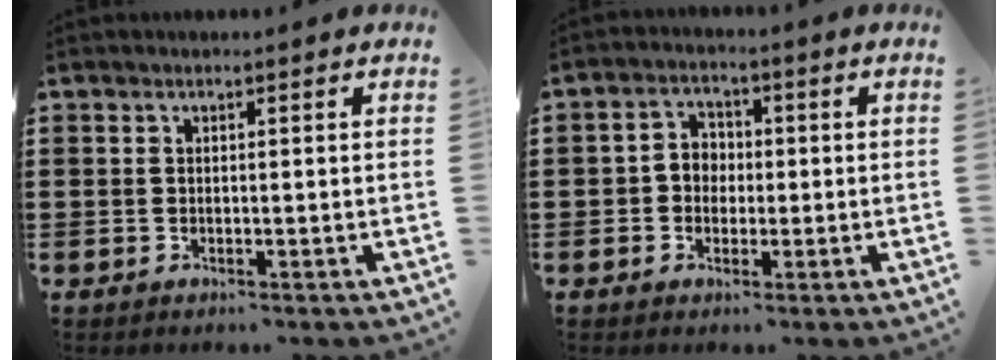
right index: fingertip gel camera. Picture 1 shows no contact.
{"total": 3.4, "force": [-0.8, 3.1, 1.4], "torque": [-0.037, 0.010, -0.019]}